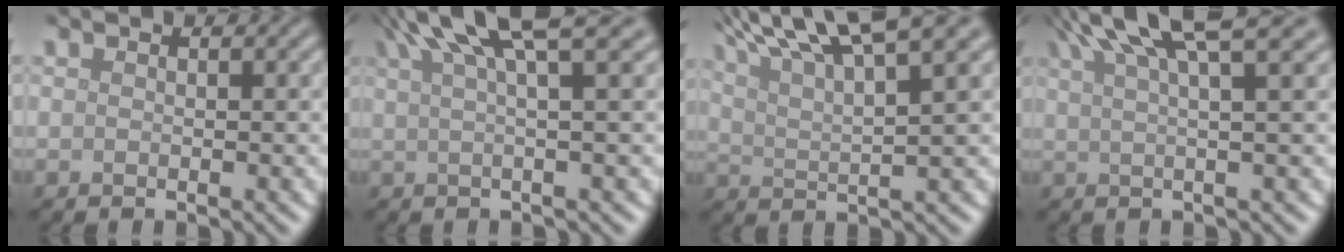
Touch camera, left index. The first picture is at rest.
{"total": 7.5, "force": [4.3, 1.6, 6.0], "torque": [-0.070, 0.028, 0.061]}
{"total": 8.5, "force": [6.0, 1.7, 5.9], "torque": [-0.094, 0.021, 0.097]}
{"total": 8.6, "force": [5.5, 2.0, 6.4], "torque": [-0.073, 0.036, 0.062]}